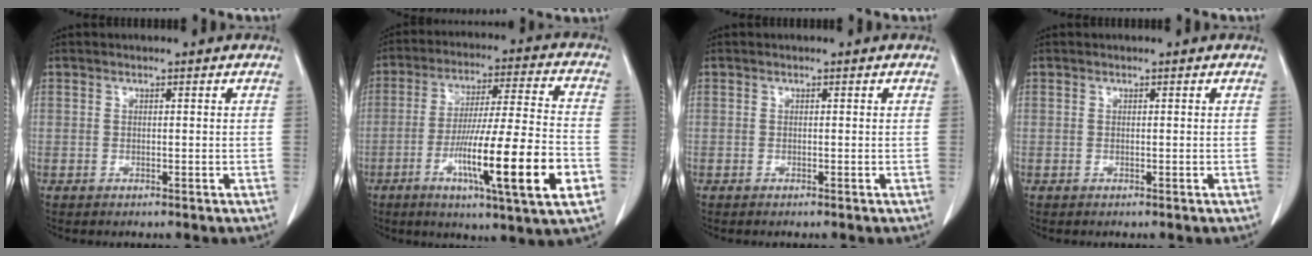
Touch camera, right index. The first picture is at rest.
{"total": 19.0, "force": [-6.4, 0.4, 17.9], "torque": [-0.281, -0.017, -0.105]}
{"total": 0.0}
{"total": 0.0}